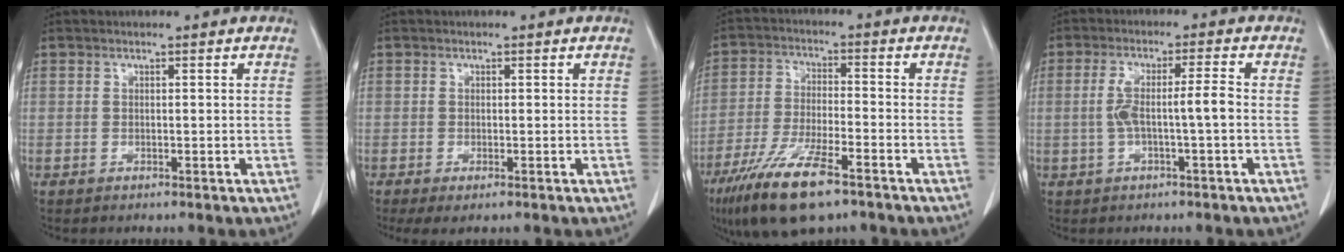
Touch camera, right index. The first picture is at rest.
{"total": 2.2, "force": [-1.2, 0.7, 1.7], "torque": [-0.028, -0.005, -0.016]}
{"total": 12.5, "force": [-8.1, 2.5, 9.1], "torque": [-0.177, -0.025, -0.143]}
{"total": 5.7, "force": [-0.7, 0.2, 5.7], "torque": [-0.114, 0.017, -0.010]}